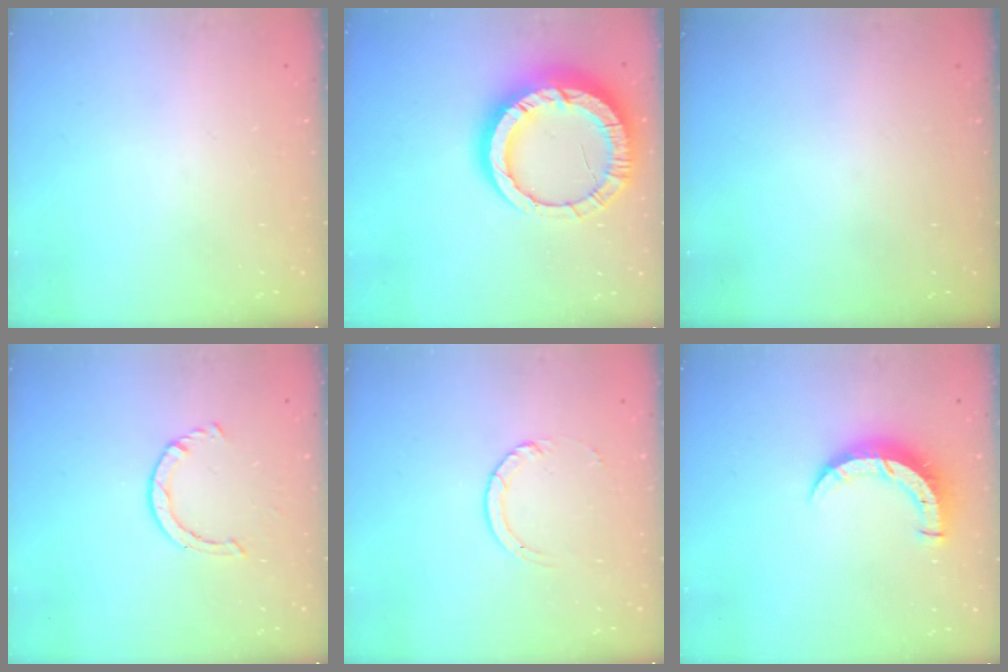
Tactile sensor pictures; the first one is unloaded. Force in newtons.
{"total": 19.3, "press": 19.2, "slide": 1.9}
{"total": 0.0}
{"total": 2.2, "press": 2.2, "slide": 0.4}
{"total": 3.0, "press": 2.9, "slide": 0.4}
{"total": 7.9, "press": 7.8, "slide": 0.8}